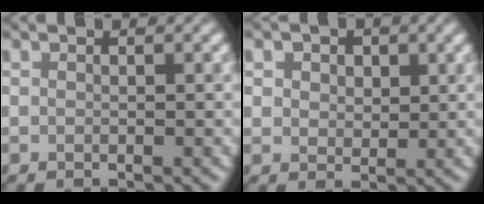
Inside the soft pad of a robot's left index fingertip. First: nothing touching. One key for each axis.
{"total": 4.3, "fx": 2.2, "fy": 3.1, "fz": 2.2, "tx": -0.041, "ty": 0.014, "tz": 0.017}